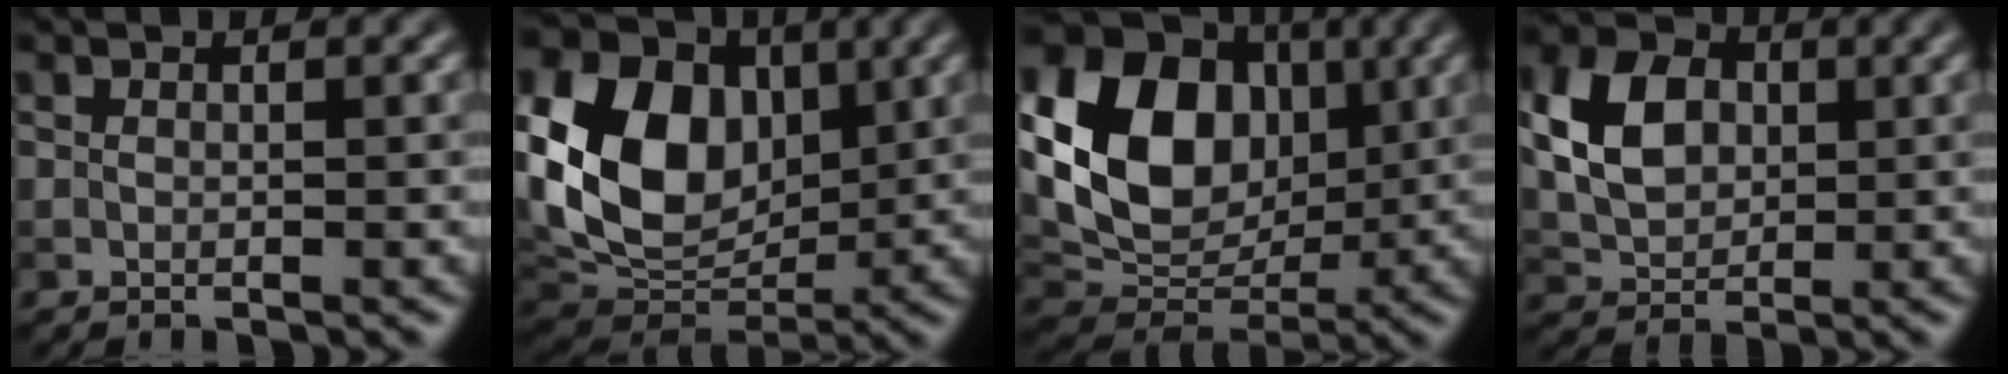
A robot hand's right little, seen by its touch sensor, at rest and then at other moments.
{"total": 12.6, "force": [2.2, 9.1, 8.4], "torque": [-0.173, 0.006, 0.030]}
{"total": 12.7, "force": [2.2, 9.5, 8.1], "torque": [-0.154, 0.003, 0.031]}
{"total": 6.3, "force": [1.0, 4.7, 4.0], "torque": [-0.086, 0.009, 0.017]}